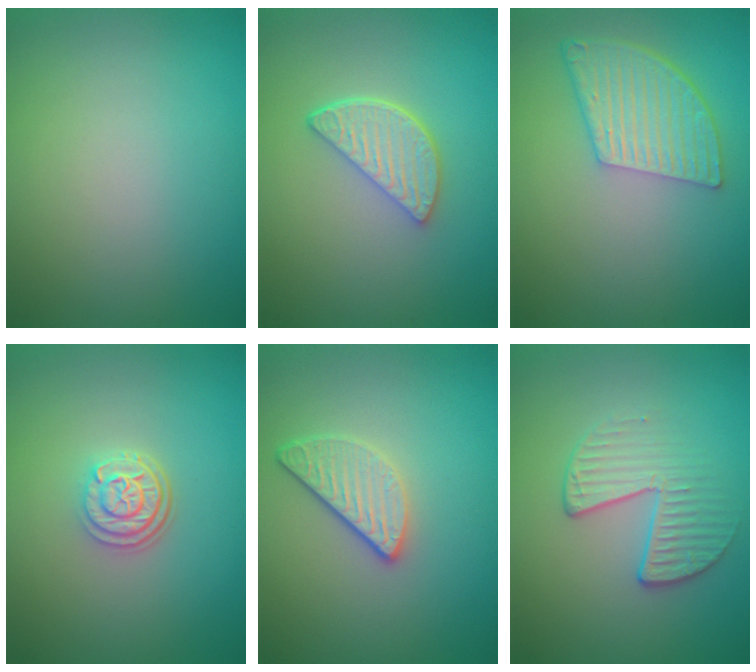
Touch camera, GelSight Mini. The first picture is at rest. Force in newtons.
{"total": 3.7, "press": 3.0, "slide": 2.2}
{"total": 5.6, "press": 4.1, "slide": 3.8}
{"total": 3.0, "press": 2.4, "slide": 1.7}
{"total": 2.9, "press": 2.3, "slide": 1.7}
{"total": 2.8, "press": 2.0, "slide": 1.9}